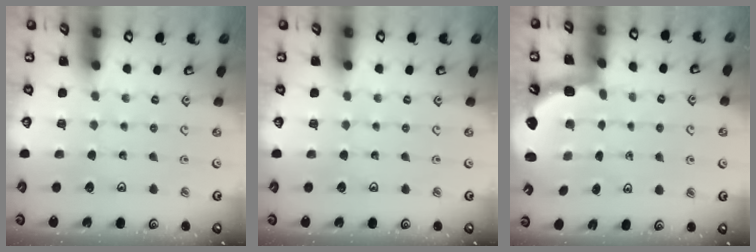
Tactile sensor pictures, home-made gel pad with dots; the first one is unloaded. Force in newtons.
{"total": 0.0}
{"total": 2.5, "press": 2.1, "slide": 1.3}